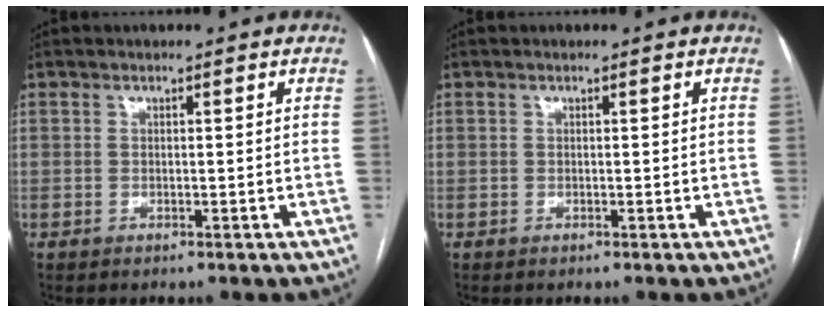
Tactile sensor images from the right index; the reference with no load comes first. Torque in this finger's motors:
{"motor_torque": [0.00, 0.00, 0.00, 0.00]}